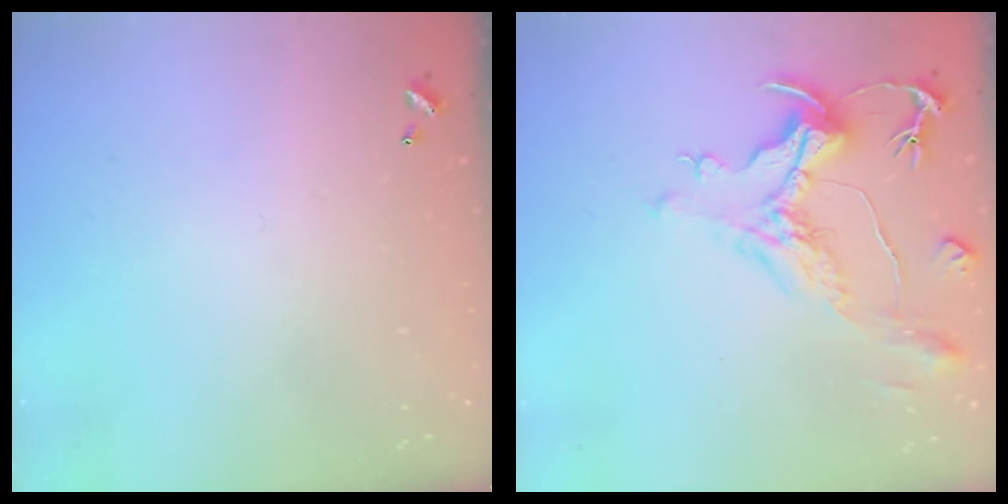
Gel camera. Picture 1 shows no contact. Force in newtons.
{"total": 1.6, "press": 0.1, "slide": 1.6}